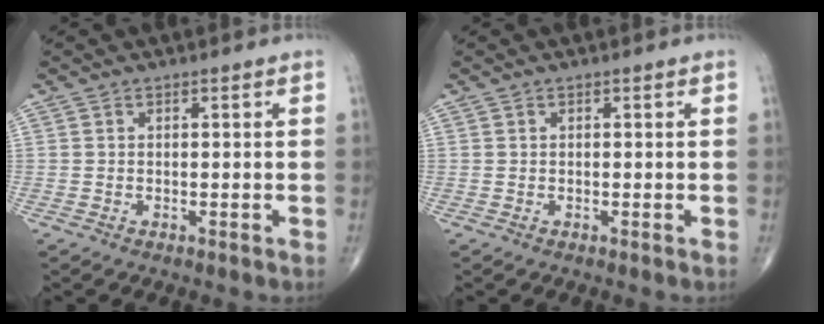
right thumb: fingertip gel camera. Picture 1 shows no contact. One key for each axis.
{"total": 0.0}